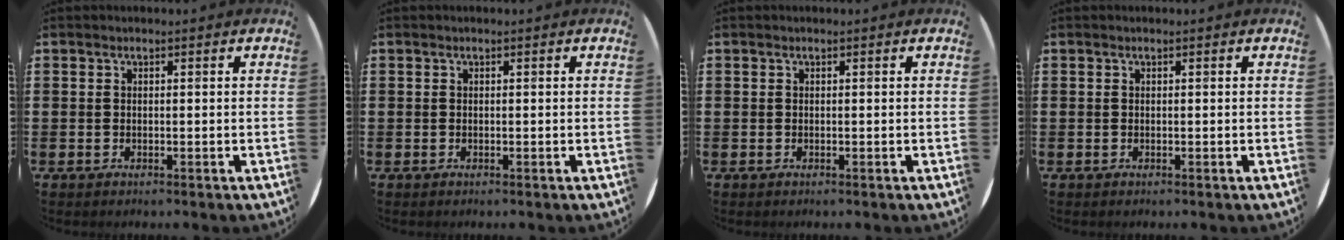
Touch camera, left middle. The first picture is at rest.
{"total": 0.0}
{"total": 0.0}
{"total": 0.0}